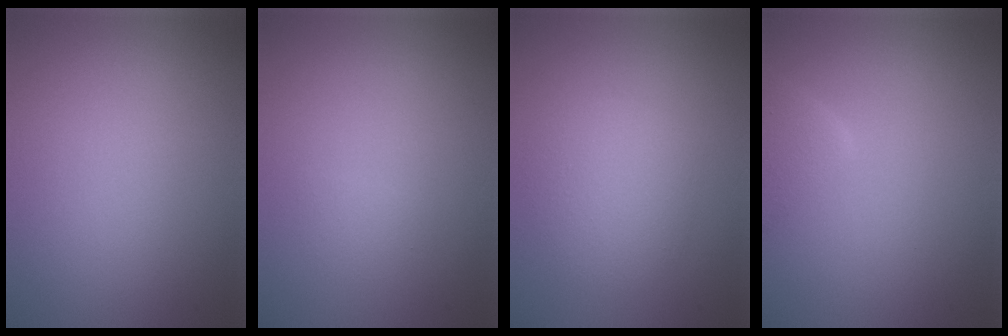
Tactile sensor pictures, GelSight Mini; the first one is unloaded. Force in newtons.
{"total": 0.7, "press": 0.7, "slide": 0.0}
{"total": 2.8, "press": 2.8, "slide": 0.2}
{"total": 2.0, "press": 2.0, "slide": 0.1}